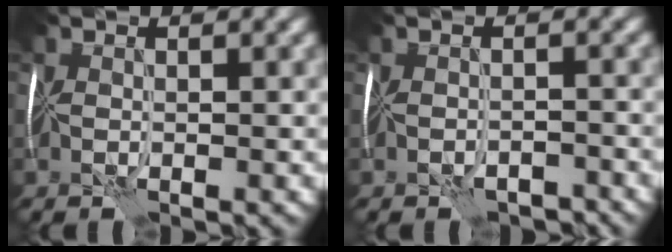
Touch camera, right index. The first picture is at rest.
{"total": 2.9, "force": [-2.6, 0.9, 1.0], "torque": [-0.013, 0.004, -0.035]}